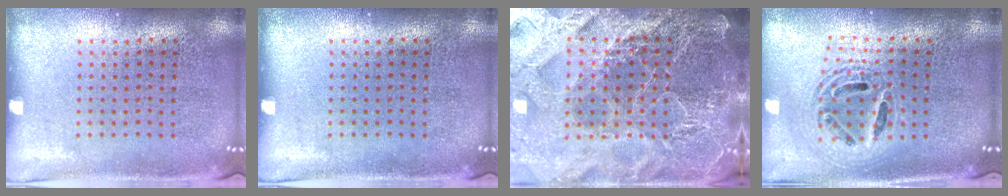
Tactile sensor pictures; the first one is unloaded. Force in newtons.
{"total": 0.0}
{"total": 6.3, "press": 5.4, "slide": 3.1}
{"total": 2.0, "press": 1.6, "slide": 1.3}